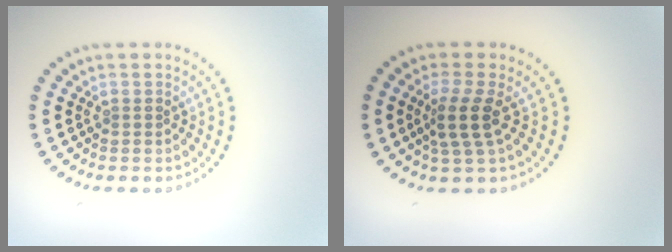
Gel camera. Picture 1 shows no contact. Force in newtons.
{"total": 2.8, "press": 2.2, "slide": 1.8}